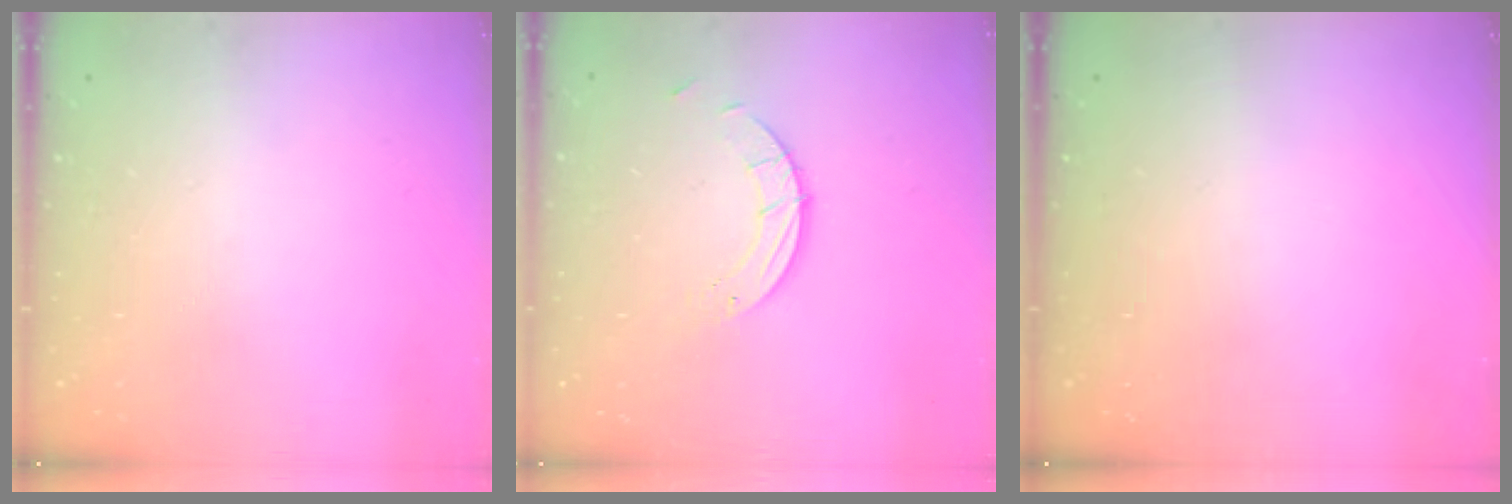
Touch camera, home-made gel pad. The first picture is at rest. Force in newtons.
{"total": 4.3, "press": 4.3, "slide": 0.3}
{"total": 0.0}